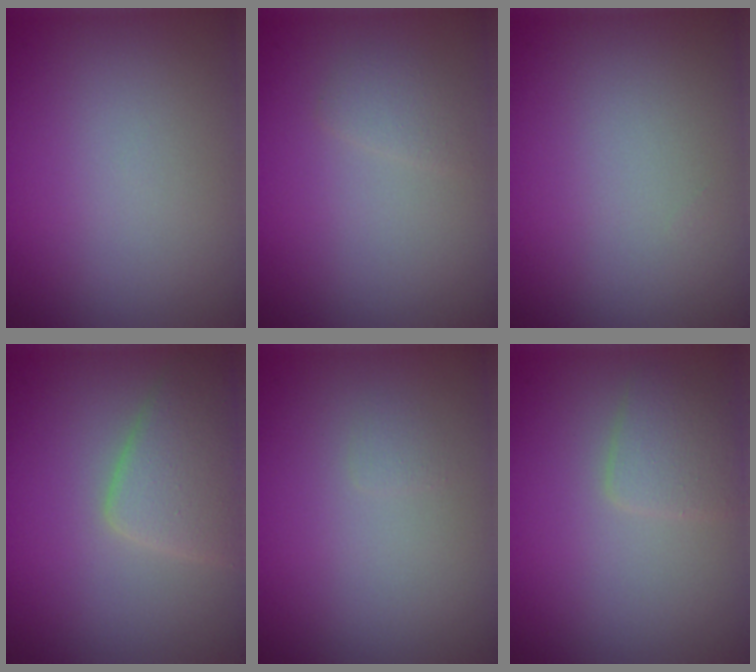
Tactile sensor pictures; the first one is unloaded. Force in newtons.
{"total": 1.1, "press": 1.1, "slide": 0.1}
{"total": 0.0}
{"total": 4.0, "press": 4.0, "slide": 0.3}
{"total": 0.5, "press": 0.5, "slide": 0.1}
{"total": 2.2, "press": 2.2, "slide": 0.1}